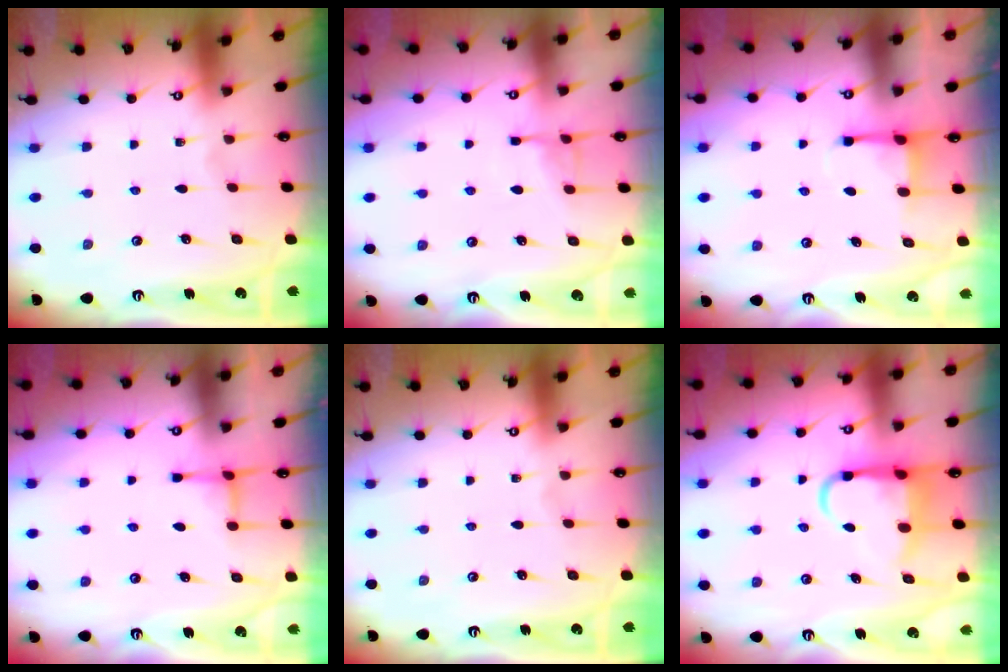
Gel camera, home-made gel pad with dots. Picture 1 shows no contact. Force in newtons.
{"total": 6.2, "press": 6.2, "slide": 0.5}
{"total": 2.2, "press": 2.2, "slide": 0.5}
{"total": 1.8, "press": 1.8, "slide": 0.4}
{"total": 0.0}
{"total": 8.0, "press": 7.8, "slide": 1.6}